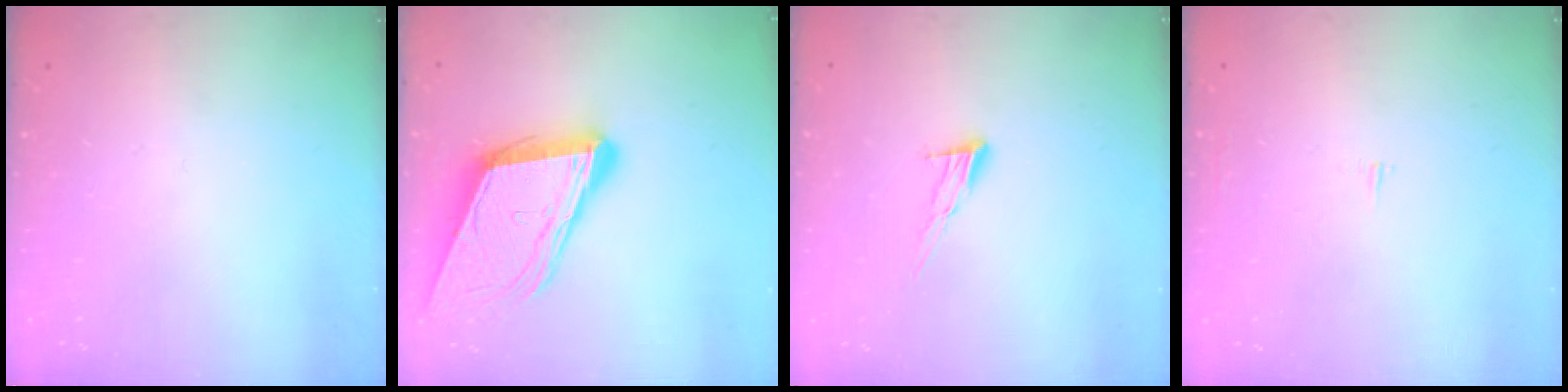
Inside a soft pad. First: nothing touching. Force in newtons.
{"total": 16.6, "press": 16.1, "slide": 4.0}
{"total": 7.2, "press": 7.2, "slide": 0.4}
{"total": 2.1, "press": 2.1, "slide": 0.2}